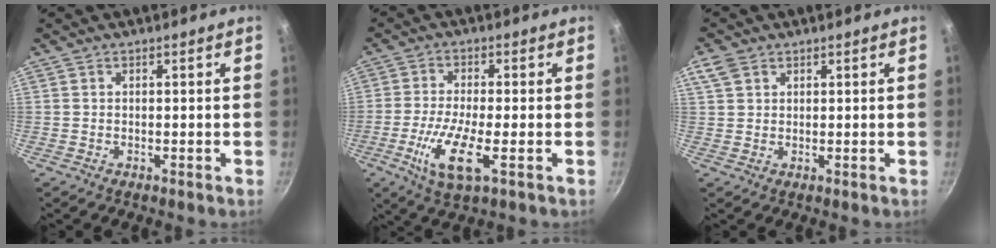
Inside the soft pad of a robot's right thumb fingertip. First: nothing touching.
{"total": 9.6, "force": [-2.8, 2.7, 8.8], "torque": [-0.182, -0.005, -0.058]}
{"total": 3.8, "force": [1.9, 2.6, 1.9], "torque": [-0.033, 0.001, 0.039]}